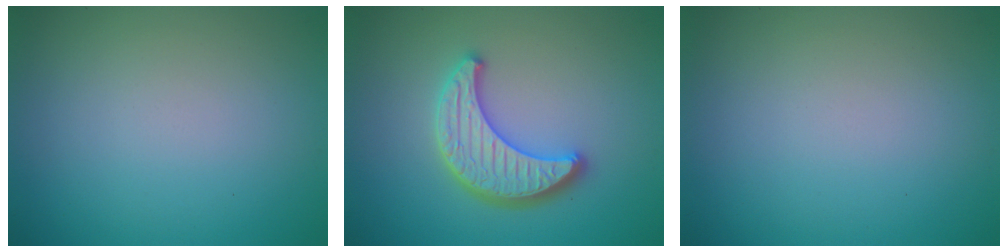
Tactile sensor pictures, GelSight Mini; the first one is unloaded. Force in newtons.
{"total": 4.2, "press": 3.9, "slide": 1.5}
{"total": 0.0}